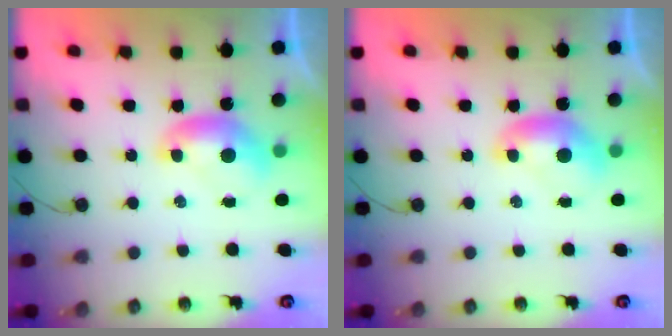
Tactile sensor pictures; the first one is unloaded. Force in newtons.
{"total": 0.0}